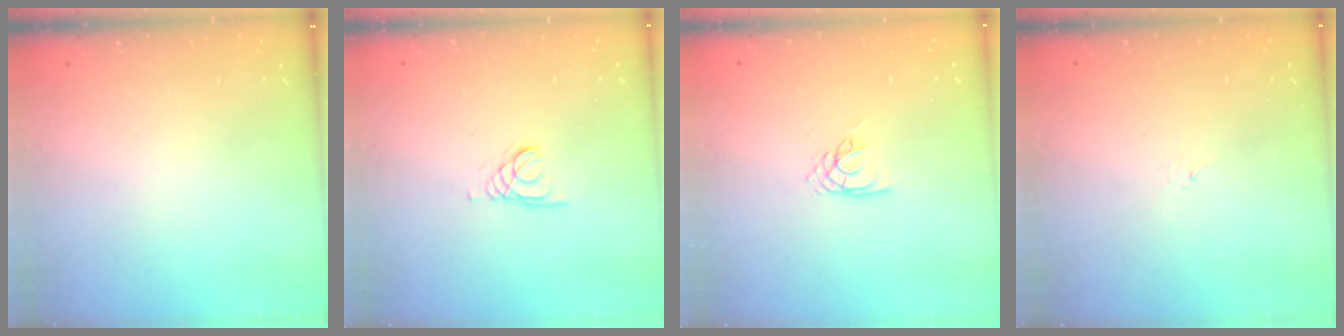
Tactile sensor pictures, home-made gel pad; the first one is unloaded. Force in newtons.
{"total": 1.5, "press": 1.5, "slide": 0.1}
{"total": 2.1, "press": 2.1, "slide": 0.1}
{"total": 1.2, "press": 1.1, "slide": 0.2}